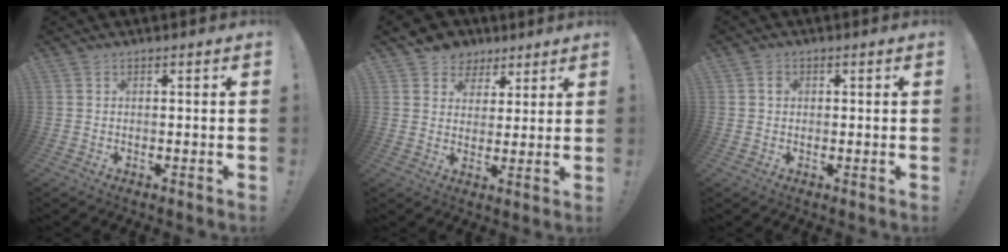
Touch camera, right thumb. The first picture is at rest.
{"total": 6.9, "force": [3.3, 6.0, 0.8], "torque": [-0.012, -0.018, 0.068]}
{"total": 1.8, "force": [0.1, 1.6, 0.6], "torque": [0.000, 0.000, -0.001]}